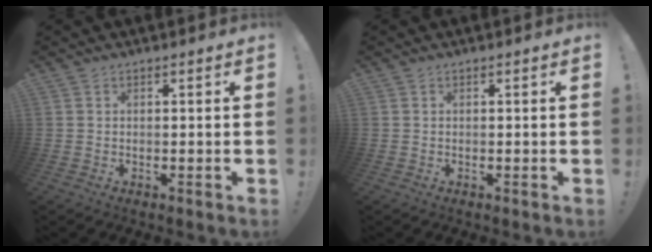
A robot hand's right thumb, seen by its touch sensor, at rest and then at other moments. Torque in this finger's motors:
{"motor_torque": [-0.01, -0.09, 0.11, 0.02, -0.08]}